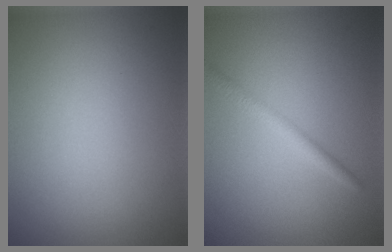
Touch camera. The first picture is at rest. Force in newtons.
{"total": 2.1, "press": 2.1, "slide": 0.1}